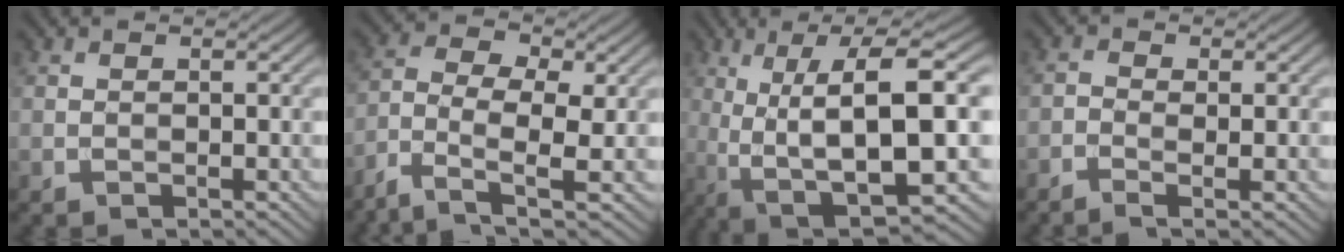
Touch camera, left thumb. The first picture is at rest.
{"total": 6.5, "force": [-3.0, 2.7, 5.1], "torque": [-0.110, 0.001, -0.072]}
{"total": 14.2, "force": [-0.9, 3.5, 13.7], "torque": [-0.236, 0.015, 0.004]}
{"total": 2.0, "force": [-1.0, 0.5, 1.6], "torque": [-0.034, 0.000, -0.025]}